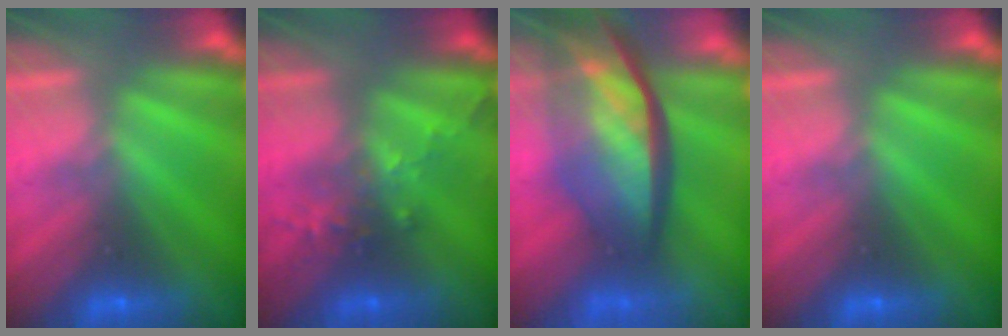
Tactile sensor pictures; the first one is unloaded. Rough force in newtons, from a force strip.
{"total": 2.8}
{"total": 9.1}
{"total": 0.0}